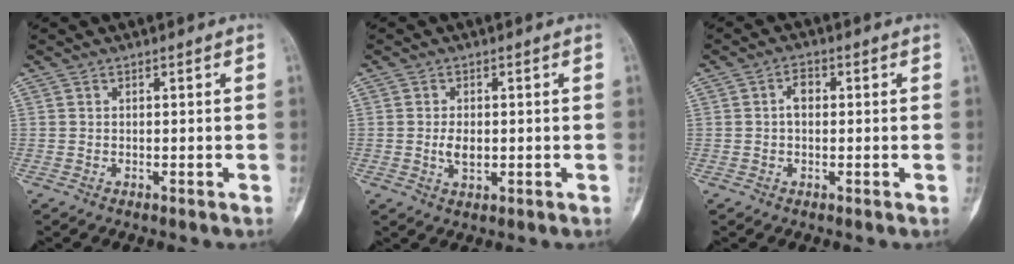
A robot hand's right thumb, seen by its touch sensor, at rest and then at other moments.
{"total": 3.3, "force": [-0.2, 2.0, 2.7], "torque": [-0.045, -0.001, -0.002]}
{"total": 2.8, "force": [0.2, 1.8, 2.1], "torque": [-0.029, 0.010, -0.002]}